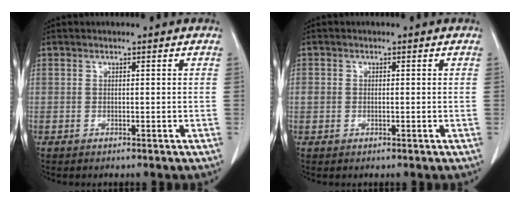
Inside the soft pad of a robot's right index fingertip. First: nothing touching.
{"total": 1.6, "force": [-0.1, 1.3, 1.0], "torque": [-0.023, 0.010, 0.001]}